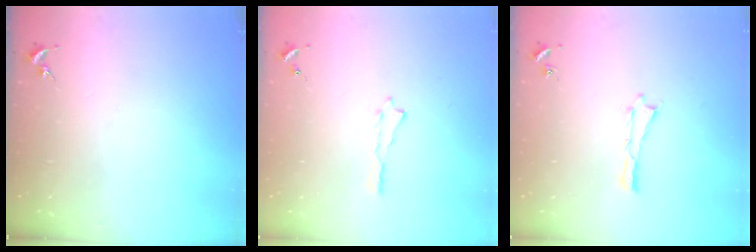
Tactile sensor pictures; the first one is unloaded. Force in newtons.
{"total": 0.0}
{"total": 0.0}